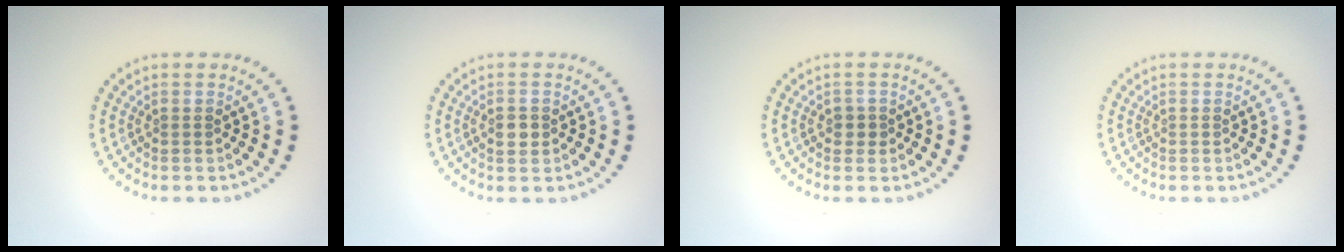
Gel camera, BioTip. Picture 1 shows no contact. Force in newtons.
{"total": 1.5, "press": 1.4, "slide": 0.2}
{"total": 1.2, "press": 1.0, "slide": 0.6}
{"total": 0.0}